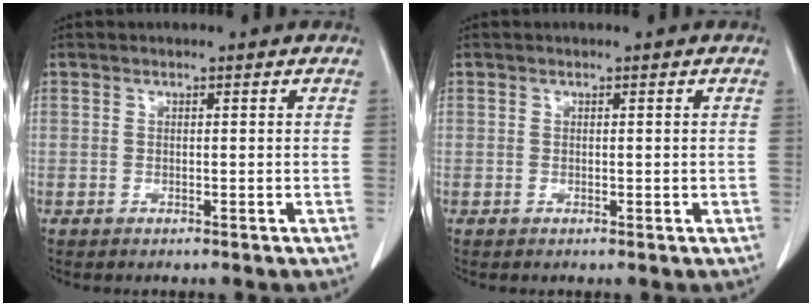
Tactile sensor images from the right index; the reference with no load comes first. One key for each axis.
{"total": 0.5, "fx": 0.0, "fy": 0.3, "fz": 0.4, "tx": -0.007, "ty": 0.000, "tz": 0.003}